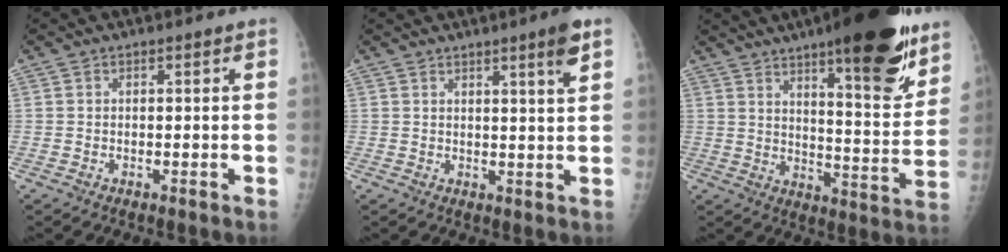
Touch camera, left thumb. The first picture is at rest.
{"total": 4.3, "force": [2.6, -0.2, 3.4], "torque": [-0.048, -0.020, 0.039]}
{"total": 21.9, "force": [14.0, 5.2, 15.9], "torque": [-0.198, -0.074, 0.207]}